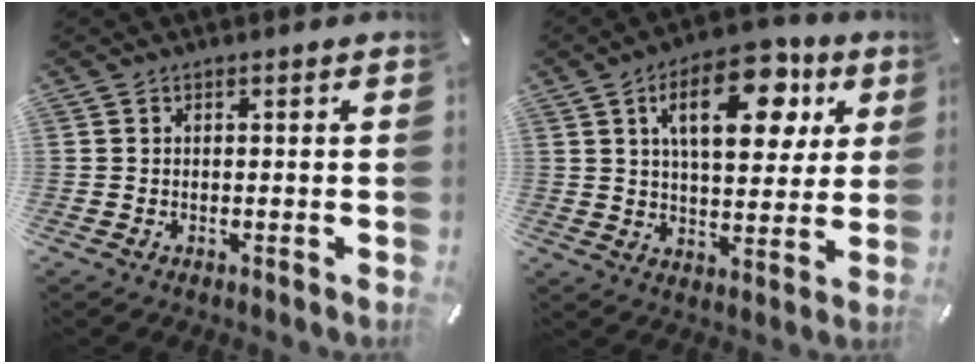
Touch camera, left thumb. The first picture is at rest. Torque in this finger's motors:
{"motor_torque": [2.04, 2.03, 1.44, -1.33, 0.49]}